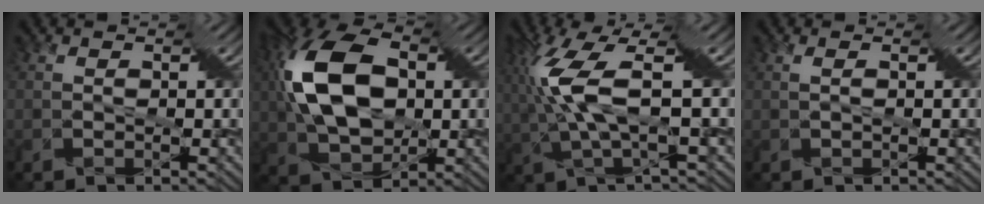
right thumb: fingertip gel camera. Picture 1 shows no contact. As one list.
[{"total": 13.8, "force": [1.9, 8.2, 11.0], "torque": [-0.246, 0.027, 0.026]}, {"total": 9.0, "force": [1.5, 1.5, 8.8], "torque": [-0.216, 0.011, 0.029]}, {"total": 1.2, "force": [0.2, 0.1, 1.1], "torque": [-0.017, 0.005, 0.009]}]